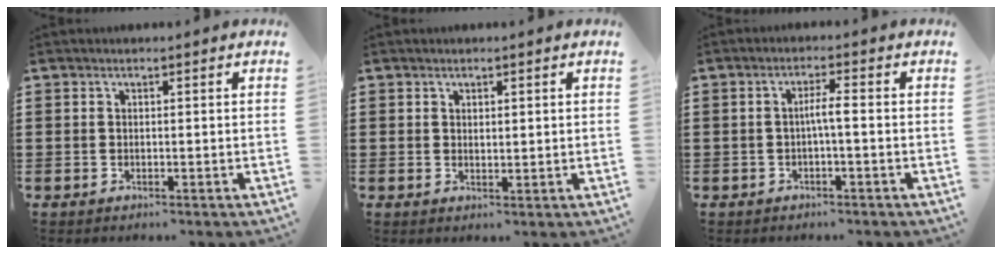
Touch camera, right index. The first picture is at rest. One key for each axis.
{"total": 0.8, "fx": 0.6, "fy": 0.4, "fz": 0.5, "tx": -0.009, "ty": 0.004, "tz": 0.011}
{"total": 2.6, "fx": -0.5, "fy": 0.1, "fz": 2.6, "tx": -0.049, "ty": 0.001, "tz": -0.013}